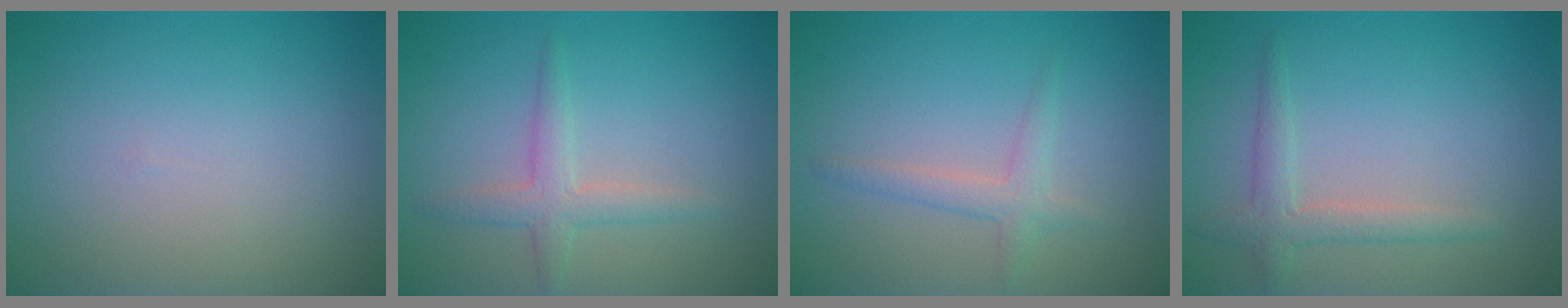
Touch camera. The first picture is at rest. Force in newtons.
{"total": 2.3, "press": 2.3, "slide": 0.0}
{"total": 1.2, "press": 1.2, "slide": 0.1}
{"total": 2.3, "press": 2.2, "slide": 0.1}